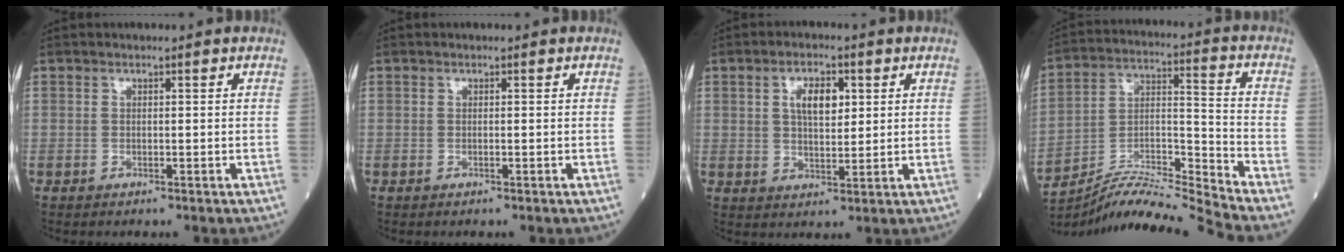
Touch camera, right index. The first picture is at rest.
{"total": 0.0}
{"total": 5.5, "force": [1.8, 2.5, 4.6], "torque": [-0.081, 0.007, 0.032]}
{"total": 13.6, "force": [-13.1, -2.6, 2.8], "torque": [-0.047, 0.031, -0.239]}